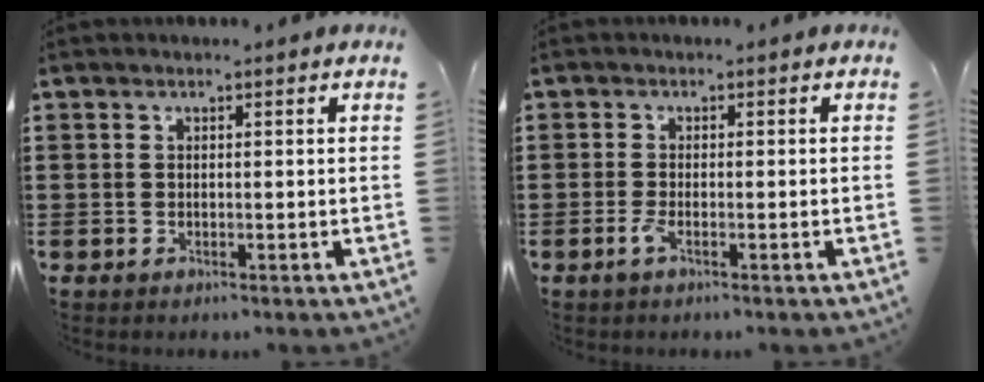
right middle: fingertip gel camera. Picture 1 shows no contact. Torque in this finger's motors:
{"motor_torque": [0.43, -0.28, 0.03, 0.05]}